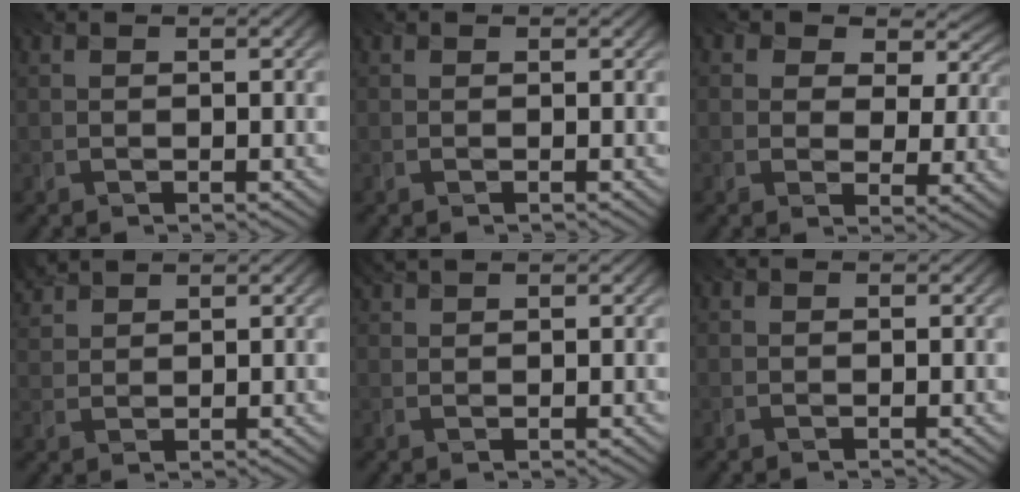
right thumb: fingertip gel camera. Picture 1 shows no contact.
{"total": 0.0}
{"total": 7.9, "force": [3.7, 5.5, 4.3], "torque": [-0.088, 0.001, 0.049]}
{"total": 3.3, "force": [3.0, 0.9, 1.0], "torque": [-0.032, 0.015, 0.067]}
{"total": 1.8, "force": [1.7, 0.2, 0.6], "torque": [-0.017, 0.009, 0.037]}
{"total": 0.0}